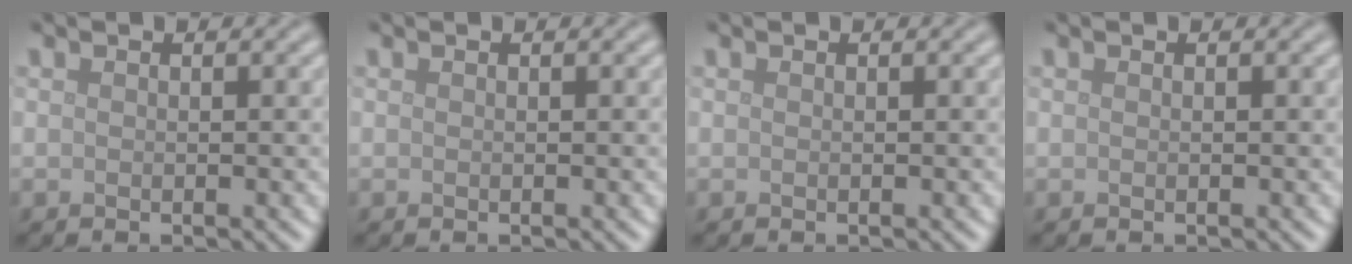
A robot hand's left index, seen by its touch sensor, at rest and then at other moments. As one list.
[{"total": 0.0}, {"total": 0.0}, {"total": 0.0}]